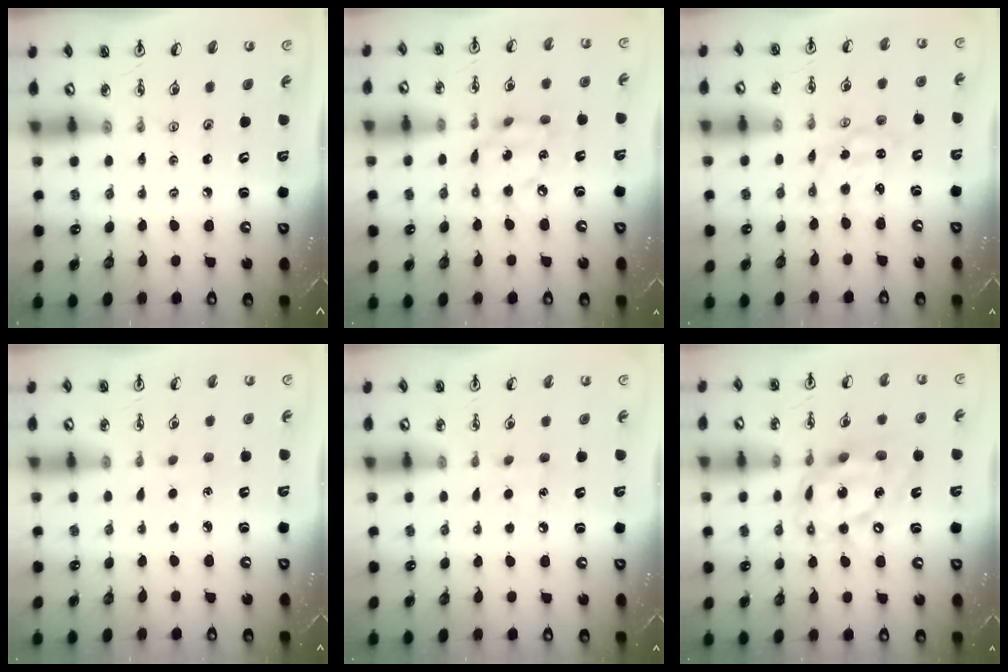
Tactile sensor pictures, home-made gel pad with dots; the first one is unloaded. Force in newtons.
{"total": 8.5, "press": 8.4, "slide": 0.6}
{"total": 1.7, "press": 1.7, "slide": 0.1}
{"total": 2.4, "press": 2.4, "slide": 0.3}
{"total": 6.3, "press": 6.3, "slide": 0.8}
{"total": 16.4, "press": 16.3, "slide": 1.3}